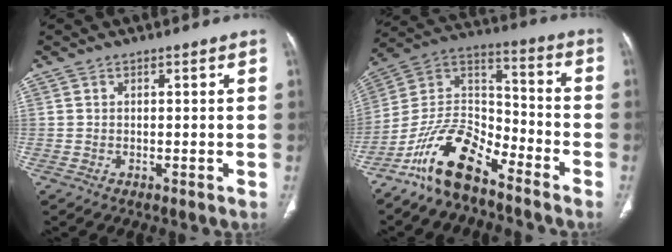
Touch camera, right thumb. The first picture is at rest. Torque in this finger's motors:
{"motor_torque": [0.35, 0.08, 1.43, -1.34, 0.12]}